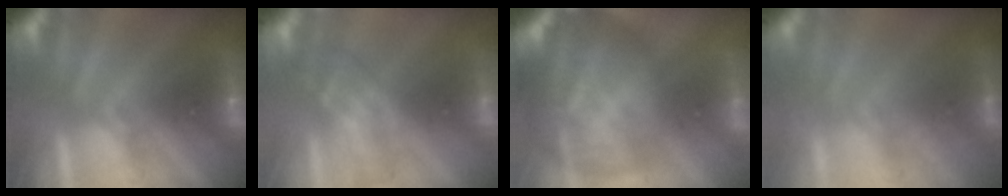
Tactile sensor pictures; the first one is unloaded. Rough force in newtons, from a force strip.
{"total": 2.8}
{"total": 7.7}
{"total": 1.7}